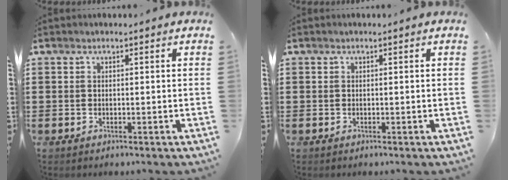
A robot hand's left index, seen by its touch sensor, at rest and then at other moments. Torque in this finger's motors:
{"motor_torque": [0.00, 0.00, 0.00, 0.00]}